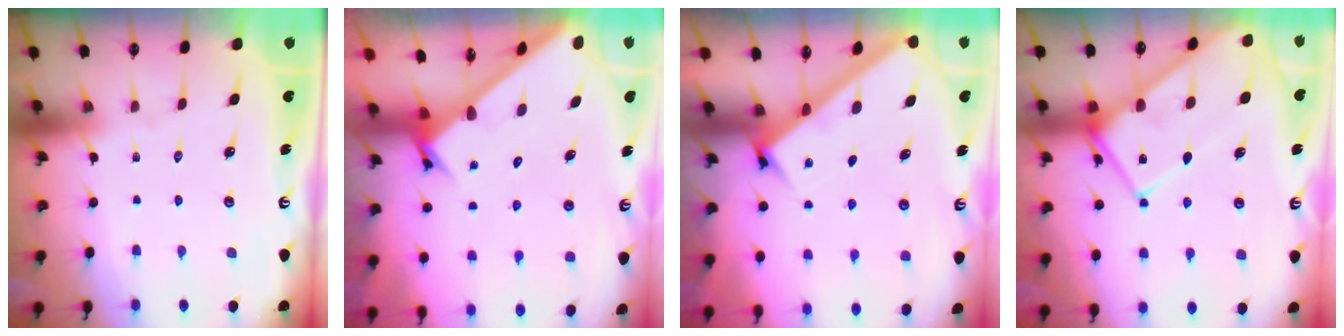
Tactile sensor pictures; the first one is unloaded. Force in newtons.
{"total": 2.7, "press": 2.7, "slide": 0.3}
{"total": 3.0, "press": 3.0, "slide": 0.2}
{"total": 13.6, "press": 13.5, "slide": 1.4}